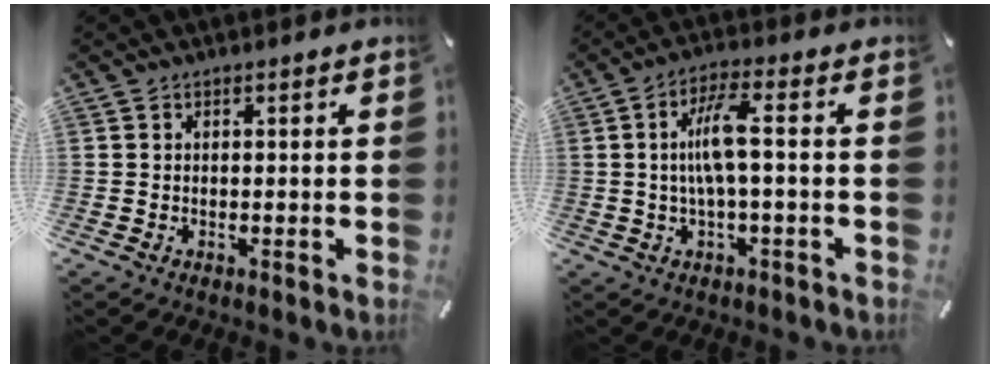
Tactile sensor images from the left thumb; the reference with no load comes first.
{"total": 8.2, "force": [0.3, 1.7, 8.1], "torque": [-0.162, 0.002, -0.002]}